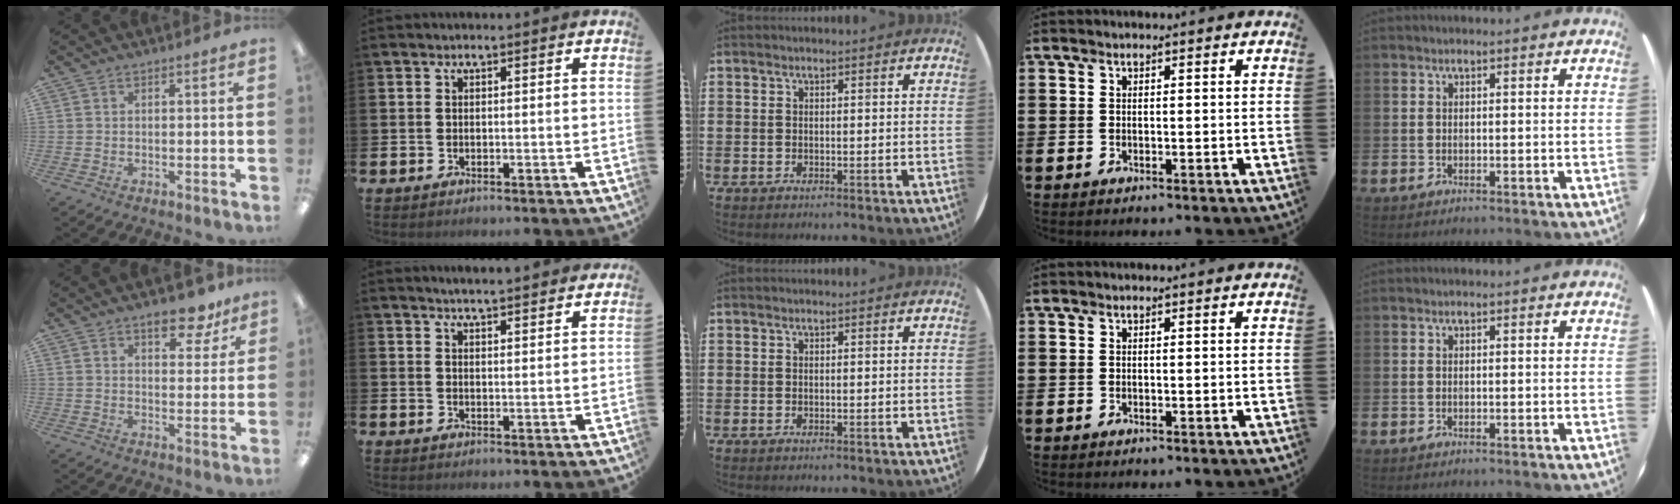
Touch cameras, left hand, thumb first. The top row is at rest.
{"thumb": {"total": 11.6, "force": [7.9, 4.6, 7.1], "torque": [-0.094, -0.033, 0.131]}, "index": {"total": 3.4, "force": [3.4, -0.2, 0.3], "torque": [-0.014, -0.016, 0.062]}}